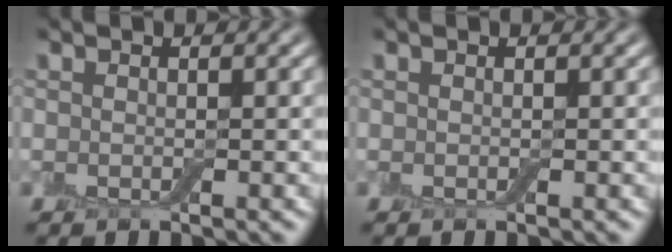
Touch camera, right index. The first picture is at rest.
{"total": 0.0}